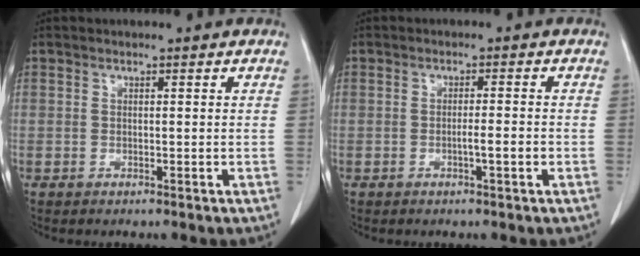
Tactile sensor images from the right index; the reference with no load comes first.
{"total": 2.2, "force": [-0.8, 0.0, 2.1], "torque": [-0.034, 0.000, -0.013]}